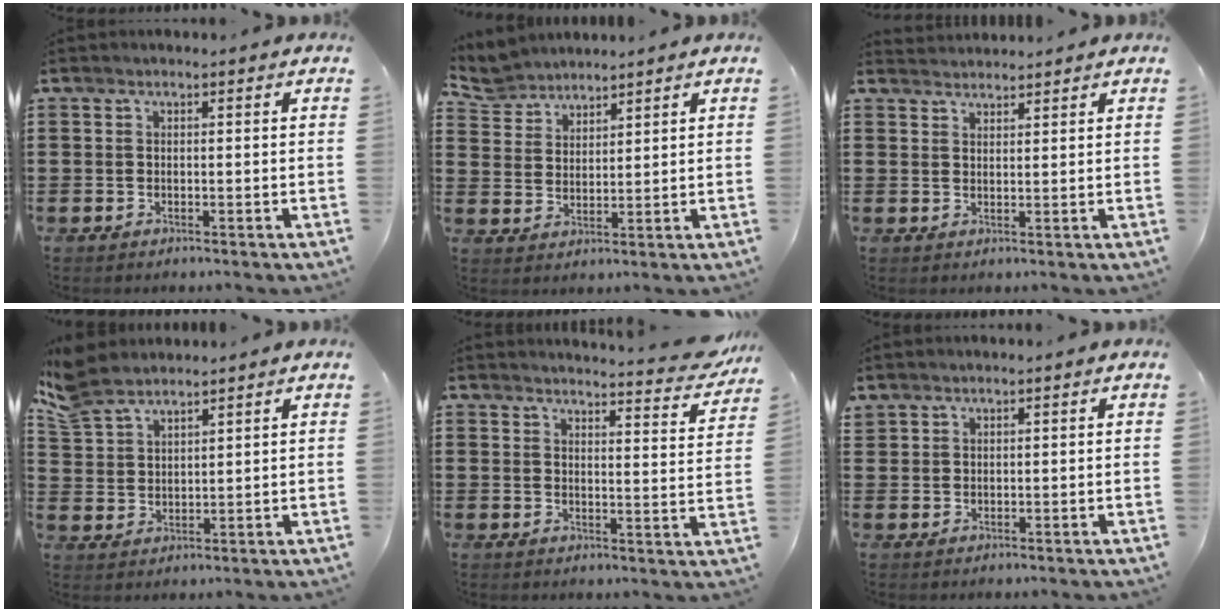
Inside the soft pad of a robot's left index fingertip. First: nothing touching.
{"total": 4.5, "force": [4.3, 1.2, -0.1], "torque": [-0.019, -0.012, 0.081]}
{"total": 2.0, "force": [1.9, 0.1, -0.3], "torque": [0.001, -0.001, 0.039]}
{"total": 5.8, "force": [5.0, 2.3, 2.0], "torque": [-0.060, -0.004, 0.095]}
{"total": 4.4, "force": [4.2, -0.3, 1.4], "torque": [-0.027, -0.033, 0.069]}
{"total": 1.4, "force": [1.3, 0.6, 0.1], "torque": [-0.005, 0.000, 0.027]}